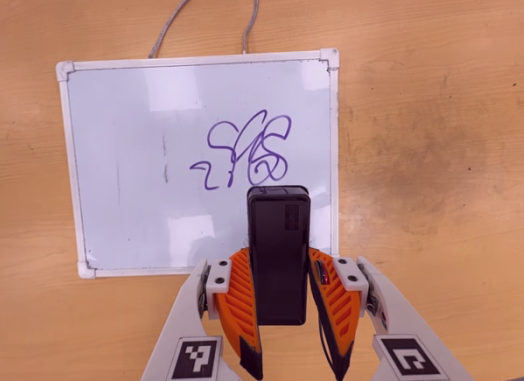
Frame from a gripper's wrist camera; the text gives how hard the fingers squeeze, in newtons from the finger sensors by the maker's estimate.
{"total": 4.5, "left": 3.2, "right": 5.9}